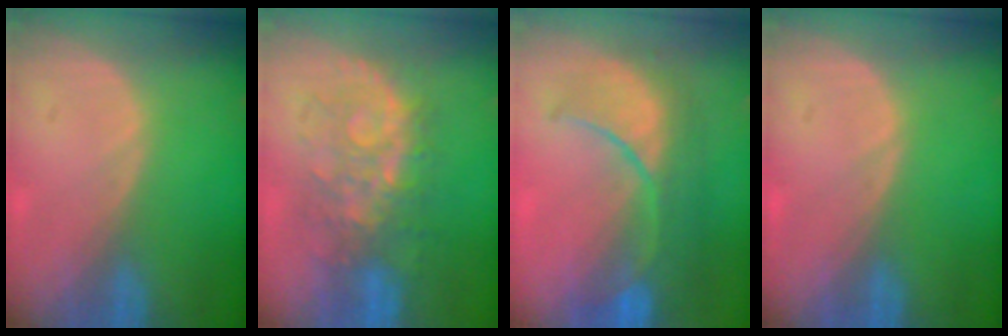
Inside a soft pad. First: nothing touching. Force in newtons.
{"total": 8.3, "press": 8.3, "slide": 0.9}
{"total": 10.5, "press": 9.2, "slide": 5.0}
{"total": 0.0}